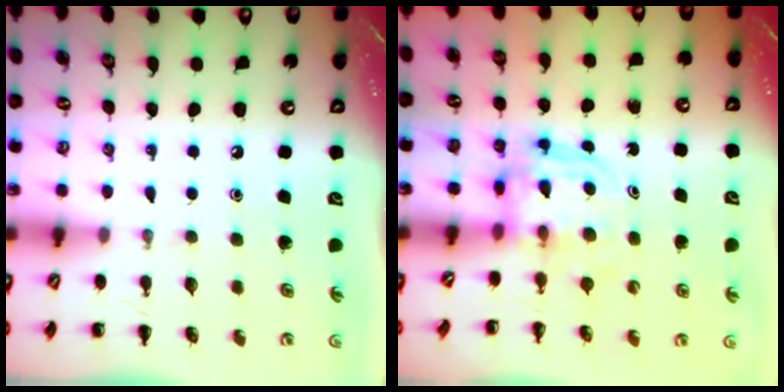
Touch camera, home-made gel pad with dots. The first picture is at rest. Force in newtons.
{"total": 3.6, "press": 3.6, "slide": 0.3}